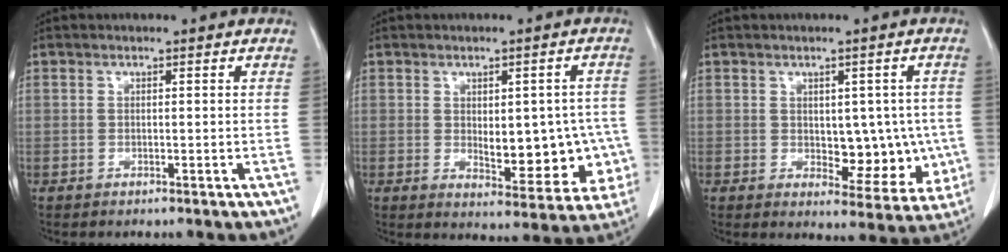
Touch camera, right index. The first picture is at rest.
{"total": 11.8, "force": [-1.3, 5.6, 10.3], "torque": [-0.122, 0.011, 0.002]}
{"total": 8.4, "force": [-0.4, 4.7, 6.9], "torque": [-0.064, 0.004, 0.008]}